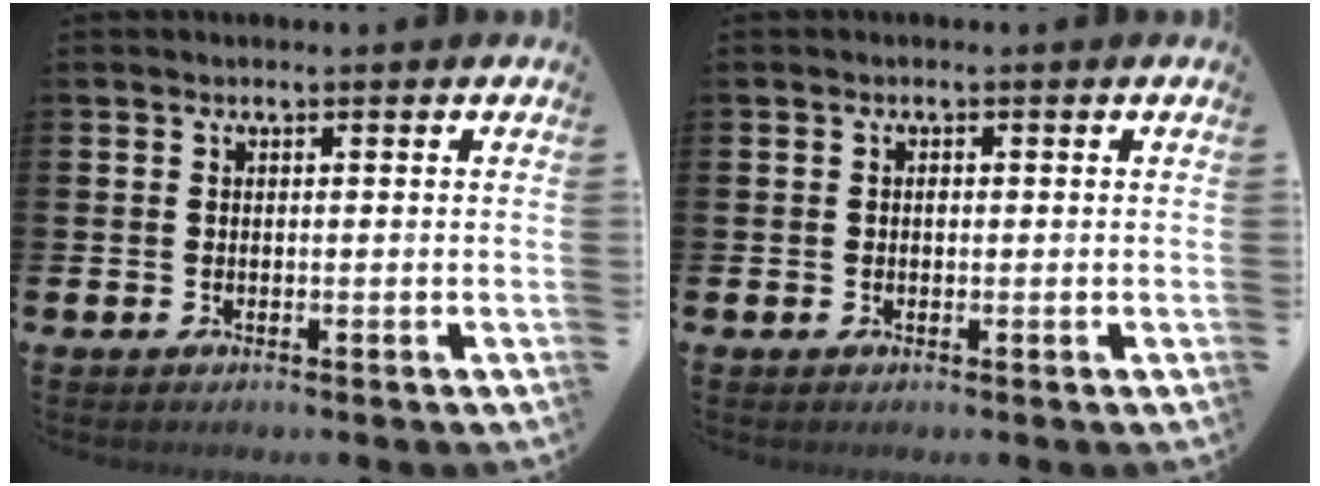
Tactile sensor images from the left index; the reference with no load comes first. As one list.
[{"total": 0.5, "force": [0.0, 0.5, 0.3], "torque": [-0.005, 0.004, -0.001]}]